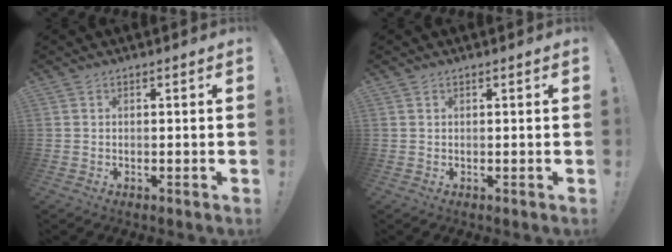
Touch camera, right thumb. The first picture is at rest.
{"total": 0.0}